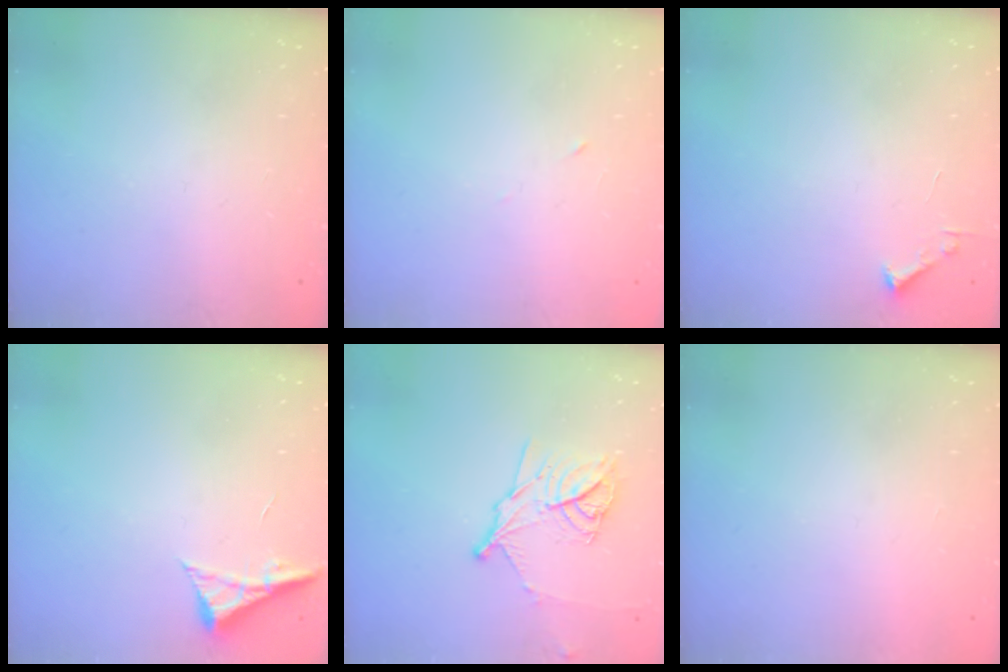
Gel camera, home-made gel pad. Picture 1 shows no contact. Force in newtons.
{"total": 2.7, "press": 2.5, "slide": 1.0}
{"total": 1.7, "press": 1.7, "slide": 0.2}
{"total": 5.4, "press": 5.4, "slide": 0.7}
{"total": 12.7, "press": 12.7, "slide": 0.7}
{"total": 1.5, "press": 1.5, "slide": 0.1}